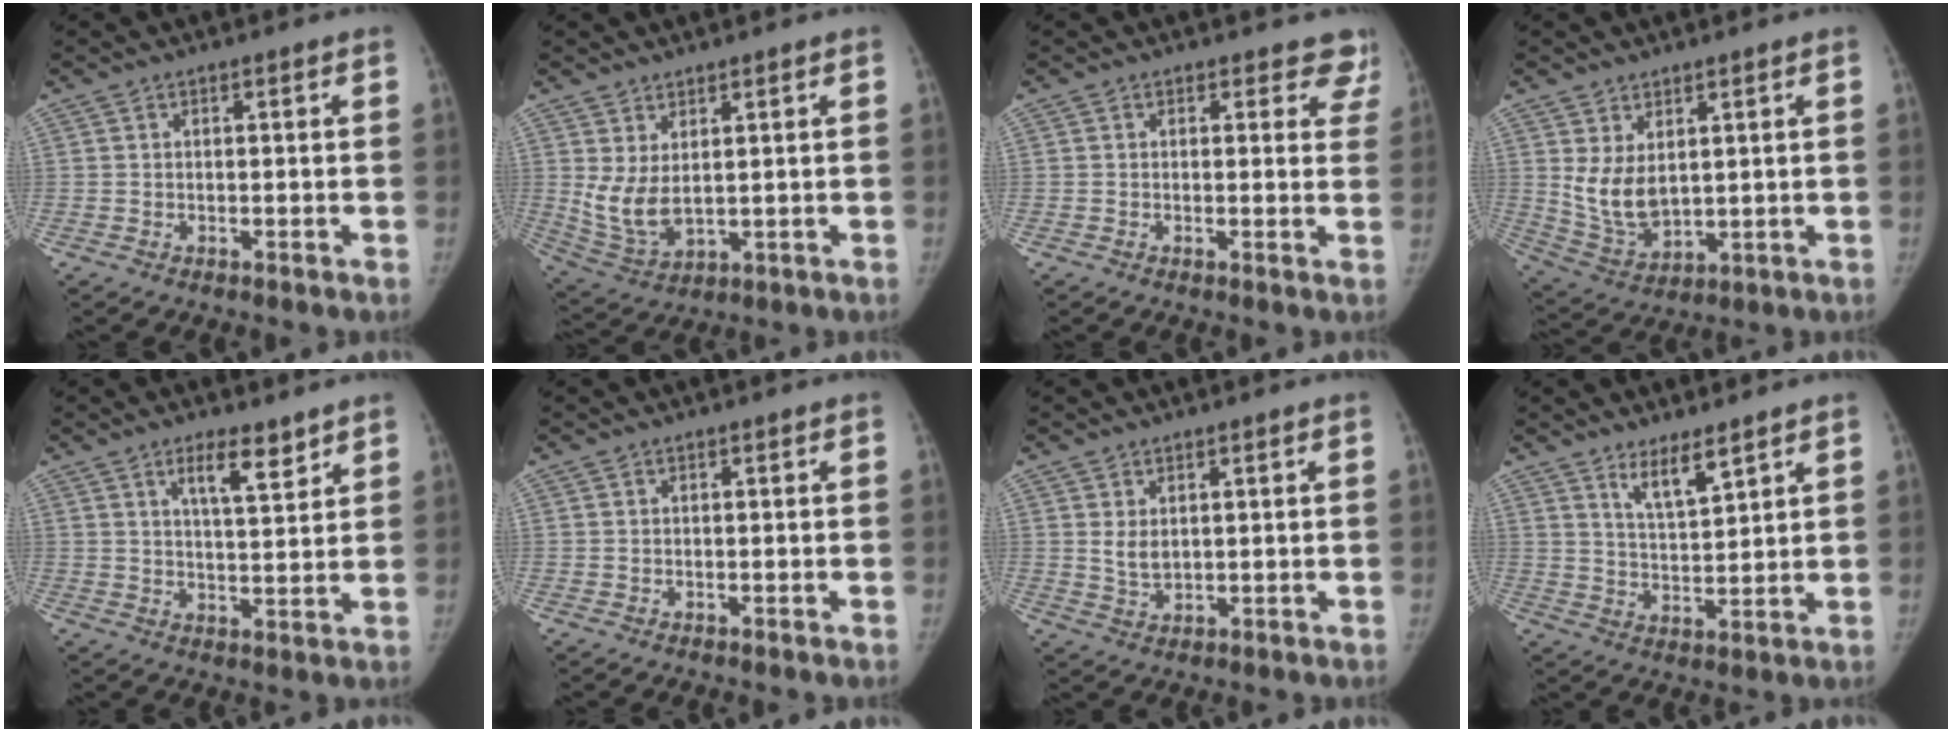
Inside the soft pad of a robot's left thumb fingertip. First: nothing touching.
{"total": 7.2, "force": [1.6, 3.7, 6.0], "torque": [-0.120, -0.021, 0.050]}
{"total": 5.3, "force": [4.5, 2.7, 0.6], "torque": [0.043, -0.018, 0.023]}
{"total": 8.2, "force": [2.2, 4.9, 6.2], "torque": [-0.107, -0.023, 0.065]}
{"total": 6.7, "force": [4.5, 2.0, 4.6], "torque": [-0.060, -0.033, 0.072]}
{"total": 0.0}
{"total": 3.1, "force": [1.1, 1.9, 2.2], "torque": [-0.033, -0.014, 0.027]}
{"total": 6.1, "force": [4.4, 1.5, 4.0], "torque": [-0.060, -0.041, 0.082]}